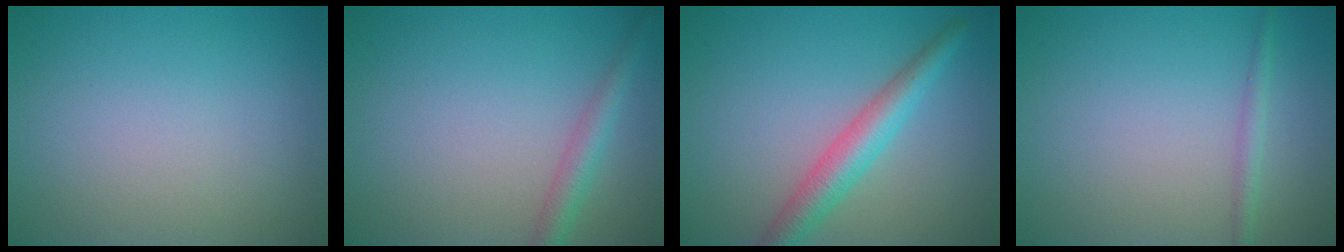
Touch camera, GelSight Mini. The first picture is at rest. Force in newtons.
{"total": 2.4, "press": 2.4, "slide": 0.1}
{"total": 3.9, "press": 3.9, "slide": 0.1}
{"total": 1.3, "press": 1.3, "slide": 0.0}